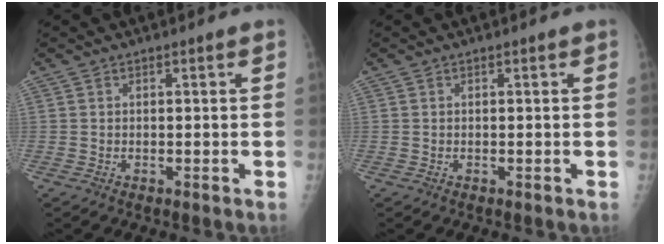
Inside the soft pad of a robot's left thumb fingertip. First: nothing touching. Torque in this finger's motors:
{"motor_torque": [0.02, -0.01, -0.02, -0.02, 0.00]}